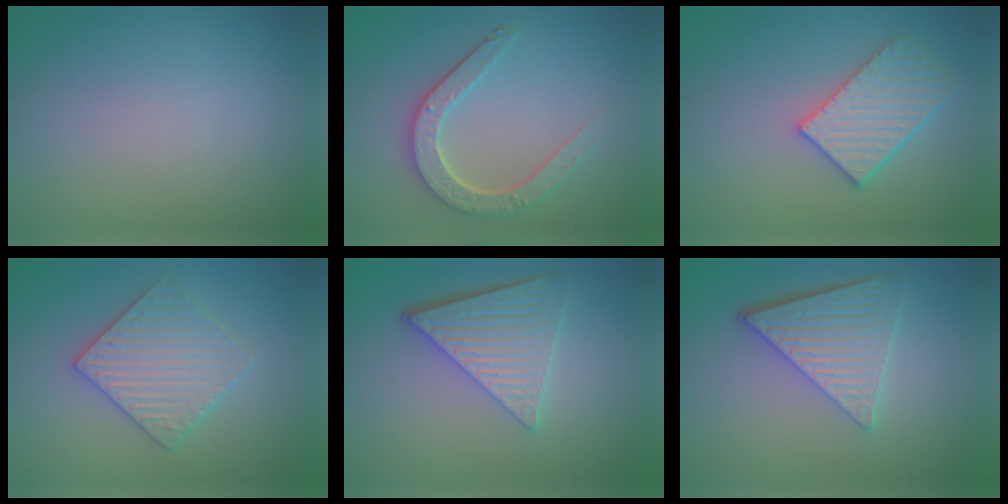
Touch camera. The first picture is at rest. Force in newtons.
{"total": 4.1, "press": 3.4, "slide": 2.3}
{"total": 4.0, "press": 3.8, "slide": 1.4}
{"total": 3.9, "press": 3.8, "slide": 0.7}
{"total": 5.6, "press": 4.2, "slide": 3.6}
{"total": 5.6, "press": 4.2, "slide": 3.6}